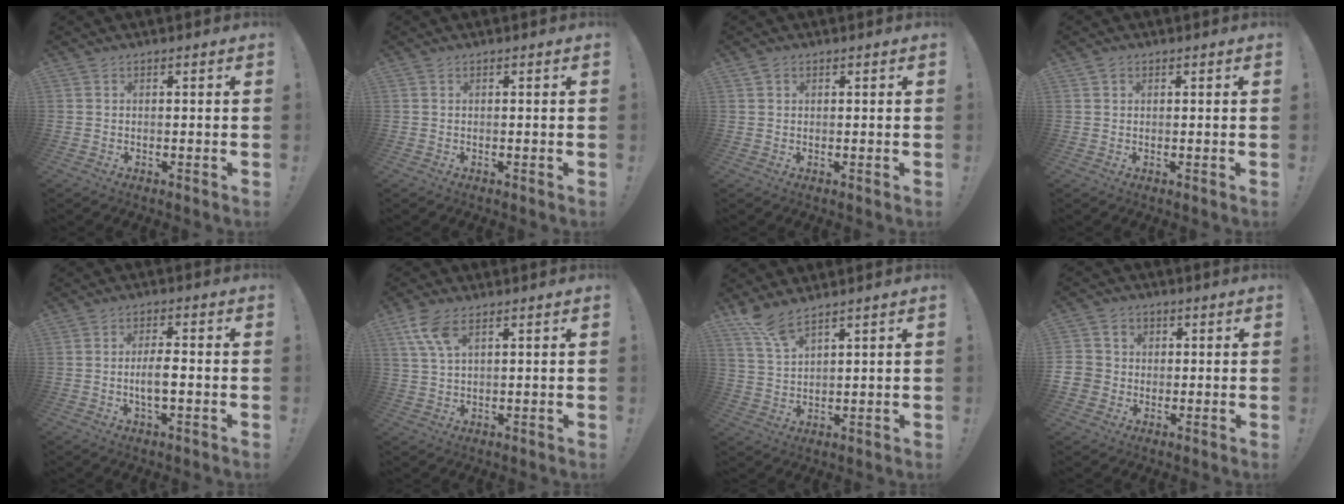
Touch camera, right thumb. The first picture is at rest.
{"total": 0.0}
{"total": 1.1, "force": [0.7, 0.8, 0.2], "torque": [-0.002, 0.000, 0.012]}
{"total": 0.9, "force": [0.5, 0.7, 0.0], "torque": [0.001, -0.001, 0.010]}
{"total": 5.4, "force": [-1.2, 1.5, 5.0], "torque": [-0.100, -0.001, -0.024]}
{"total": 7.6, "force": [4.1, 3.3, 5.5], "torque": [-0.105, -0.008, 0.079]}
{"total": 6.8, "force": [5.5, 1.3, 3.8], "torque": [-0.079, -0.031, 0.102]}
{"total": 6.4, "force": [-0.1, 6.2, 1.5], "torque": [-0.032, 0.005, -0.002]}